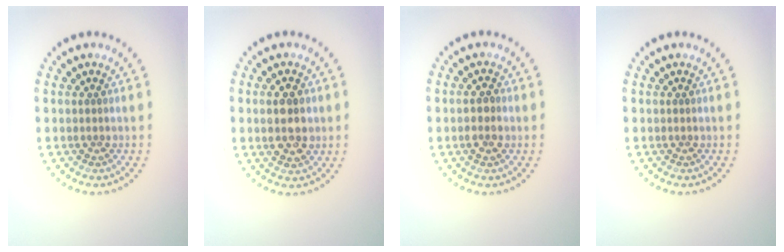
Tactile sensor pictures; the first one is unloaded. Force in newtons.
{"total": 2.9, "press": 2.9, "slide": 0.4}
{"total": 1.8, "press": 1.8, "slide": 0.1}
{"total": 0.0}